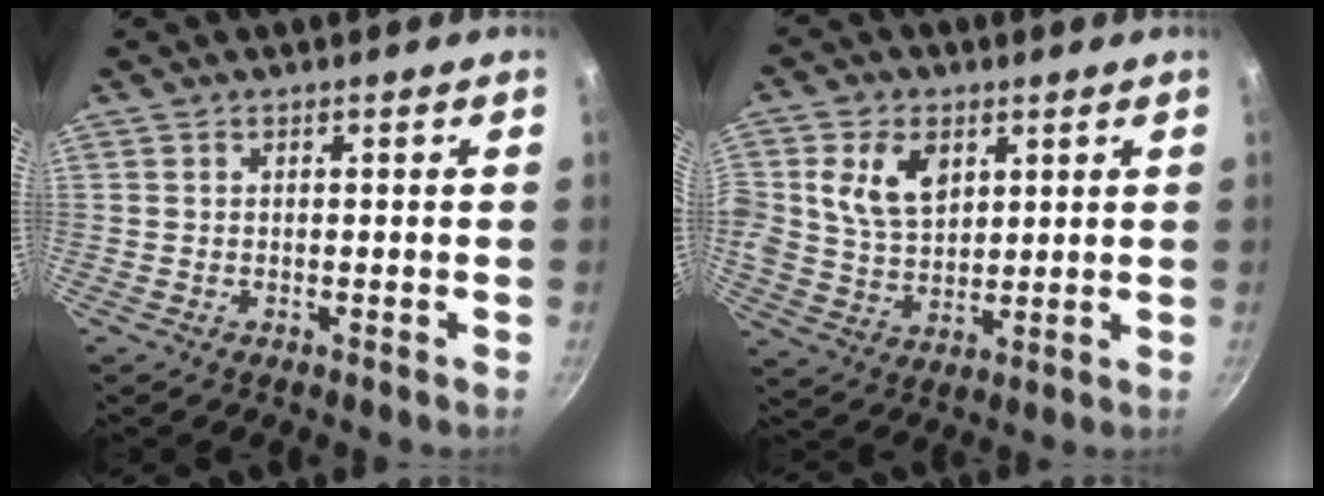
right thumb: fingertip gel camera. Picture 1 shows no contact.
{"total": 10.6, "force": [3.5, 7.5, 6.6], "torque": [-0.104, -0.015, 0.064]}